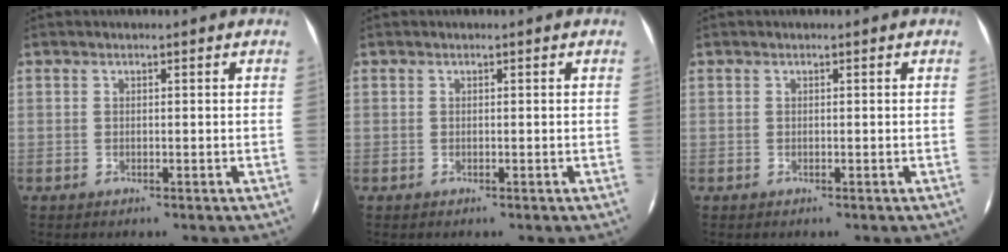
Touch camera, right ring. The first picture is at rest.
{"total": 0.0}
{"total": 0.0}